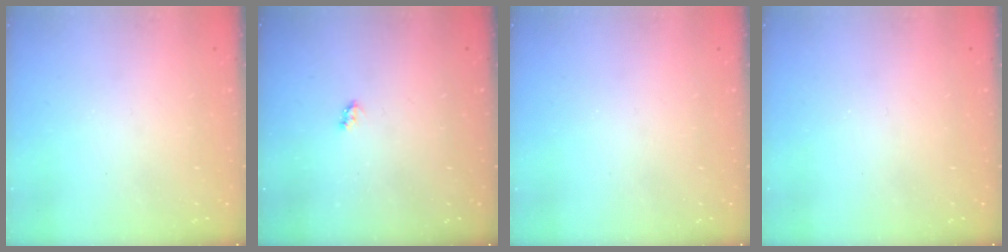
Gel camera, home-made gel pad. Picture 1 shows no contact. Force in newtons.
{"total": 2.7, "press": 2.7, "slide": 0.4}
{"total": 0.0}
{"total": 0.0}